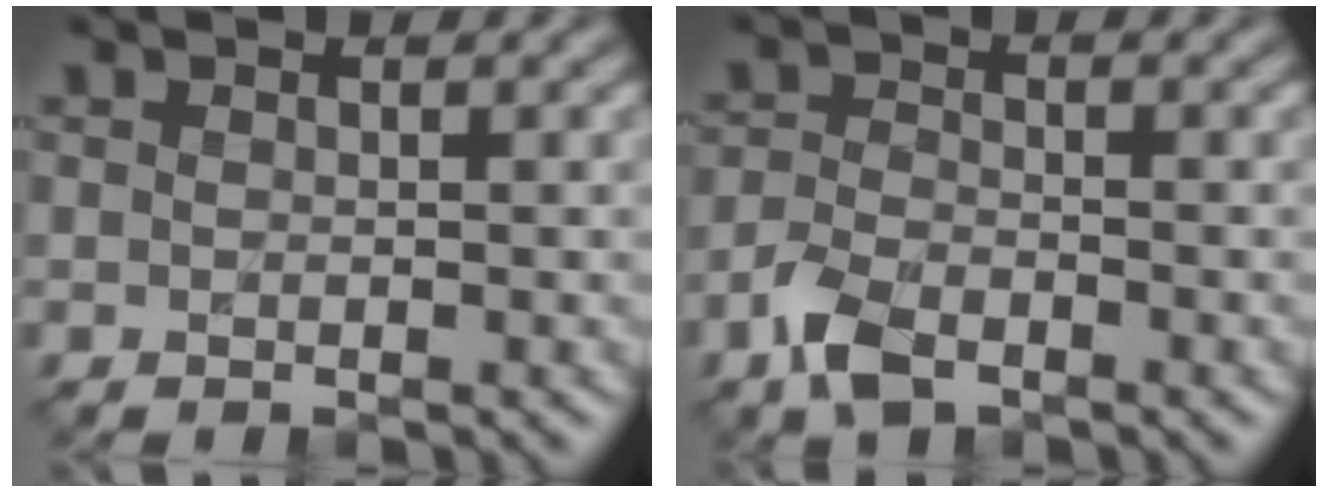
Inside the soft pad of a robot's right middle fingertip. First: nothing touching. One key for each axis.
{"total": 3.6, "fx": -2.4, "fy": 1.7, "fz": 2.1, "tx": -0.047, "ty": -0.003, "tz": -0.057}